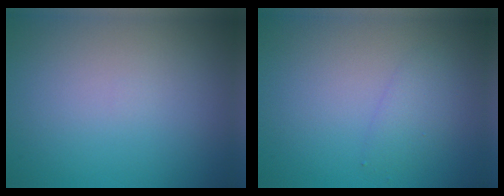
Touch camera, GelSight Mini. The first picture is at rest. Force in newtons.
{"total": 1.5, "press": 1.5, "slide": 0.1}